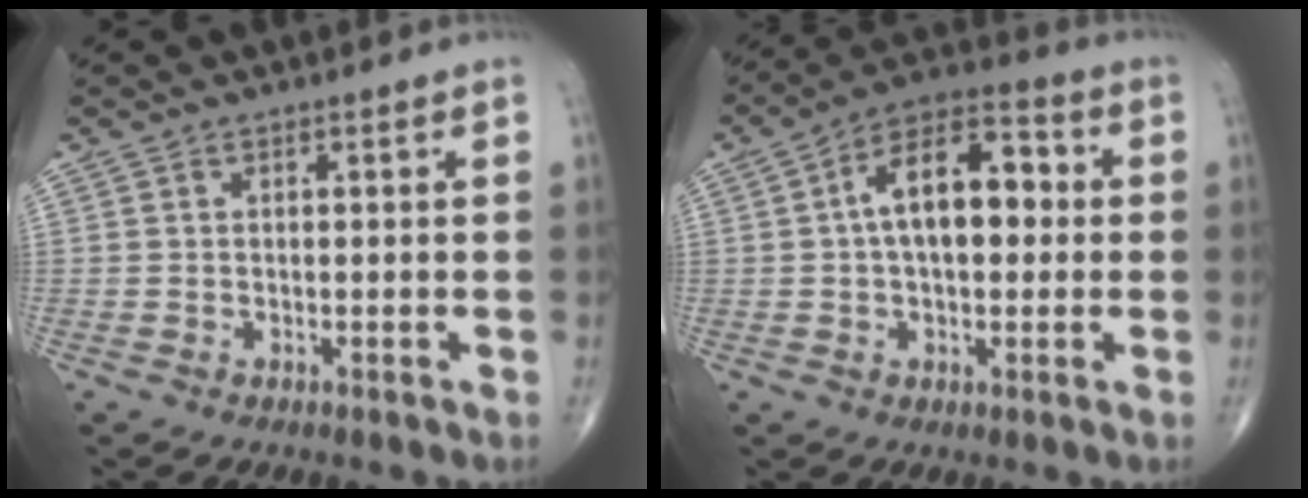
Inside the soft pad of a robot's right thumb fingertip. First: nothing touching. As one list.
[{"total": 13.5, "force": [1.3, 7.4, 11.2], "torque": [-0.166, 0.032, 0.009]}]